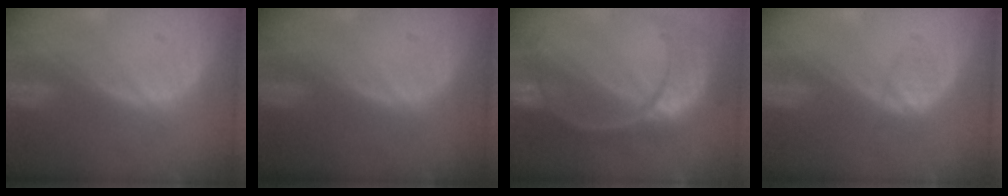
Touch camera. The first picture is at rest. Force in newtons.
{"total": 0.0}
{"total": 10.9, "press": 9.3, "slide": 5.7}
{"total": 1.9, "press": 1.9, "slide": 0.4}